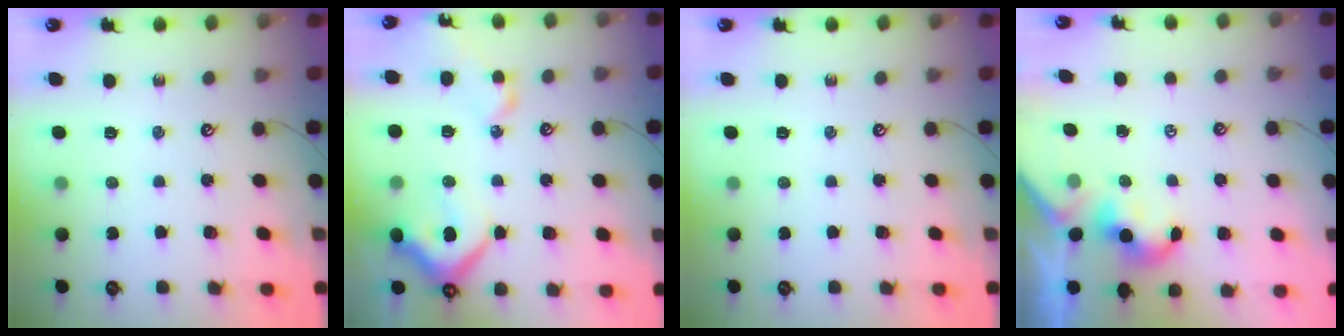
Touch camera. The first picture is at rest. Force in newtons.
{"total": 13.4, "press": 13.3, "slide": 1.8}
{"total": 0.0}
{"total": 0.0}